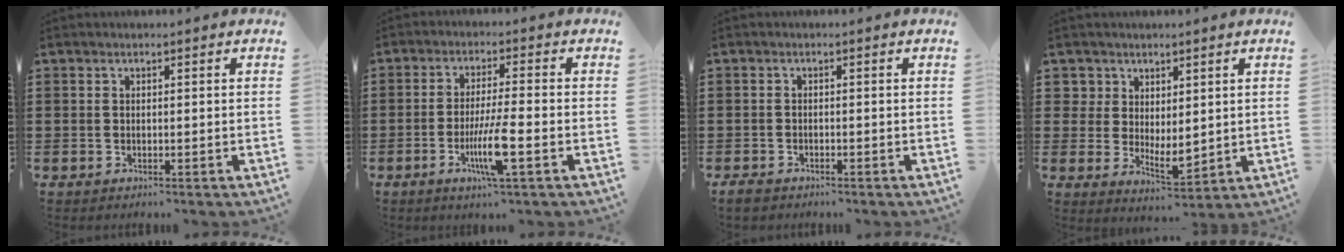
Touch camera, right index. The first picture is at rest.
{"total": 7.6, "force": [-2.6, 0.6, 7.1], "torque": [-0.141, -0.020, -0.051]}
{"total": 1.2, "force": [-1.1, 0.5, 0.2], "torque": [-0.006, 0.001, -0.023]}
{"total": 4.6, "force": [2.6, 3.4, 1.6], "torque": [-0.042, -0.004, 0.050]}